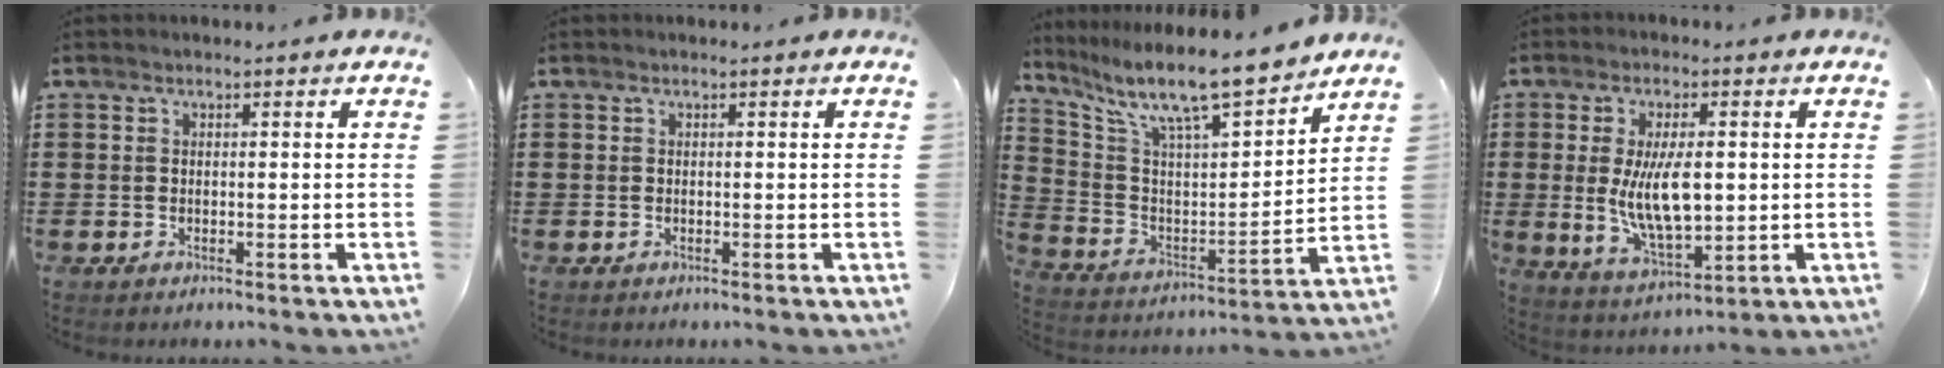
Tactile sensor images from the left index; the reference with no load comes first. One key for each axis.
{"total": 0.0}
{"total": 10.6, "fx": 9.0, "fy": 1.5, "fz": 5.3, "tx": -0.132, "ty": -0.063, "tz": 0.149}
{"total": 9.7, "fx": 0.6, "fy": 4.0, "fz": 8.8, "tx": -0.171, "ty": -0.008, "tz": 0.004}